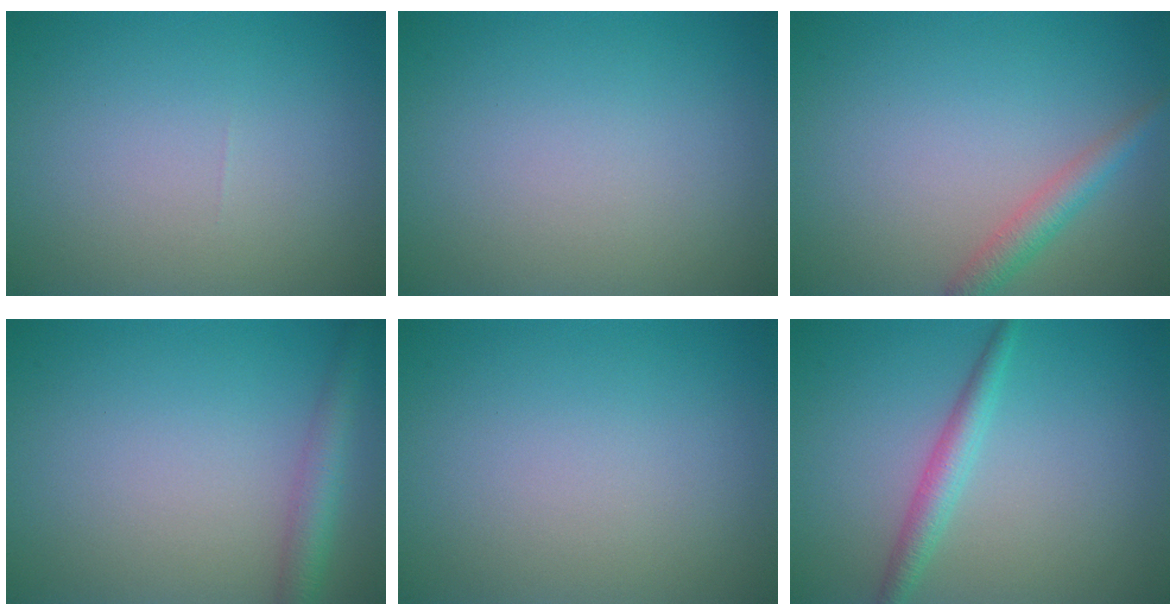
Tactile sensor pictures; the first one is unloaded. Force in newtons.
{"total": 0.0}
{"total": 2.3, "press": 2.3, "slide": 0.1}
{"total": 2.9, "press": 2.9, "slide": 0.1}
{"total": 0.0}
{"total": 2.4, "press": 2.4, "slide": 0.1}